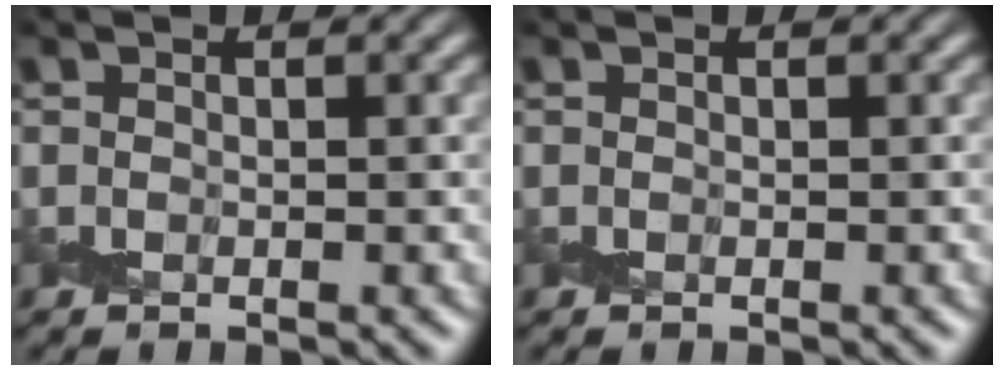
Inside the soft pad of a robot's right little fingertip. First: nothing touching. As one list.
[{"total": 0.0}]